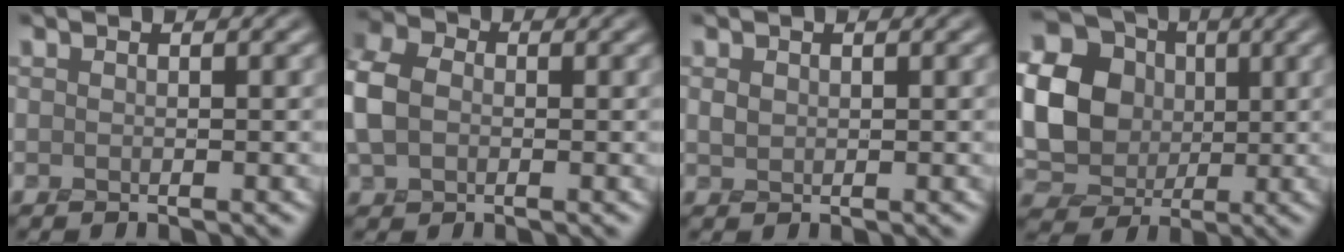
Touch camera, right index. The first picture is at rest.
{"total": 5.3, "force": [-0.4, 4.0, 3.5], "torque": [-0.105, 0.009, -0.011]}
{"total": 0.6, "force": [0.3, 0.4, 0.2], "torque": [-0.006, -0.002, 0.010]}
{"total": 19.3, "force": [2.7, 17.5, 7.7], "torque": [-0.209, 0.015, 0.015]}